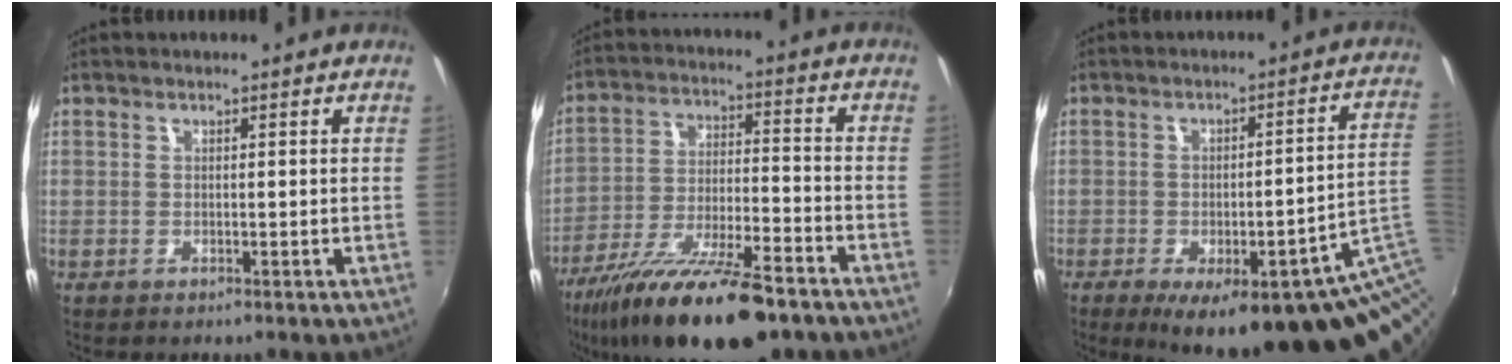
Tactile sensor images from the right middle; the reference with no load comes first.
{"total": 20.9, "force": [-15.2, 5.4, 13.3], "torque": [-0.250, -0.045, -0.252]}
{"total": 22.1, "force": [-10.2, 4.7, 19.0], "torque": [-0.227, -0.025, -0.121]}